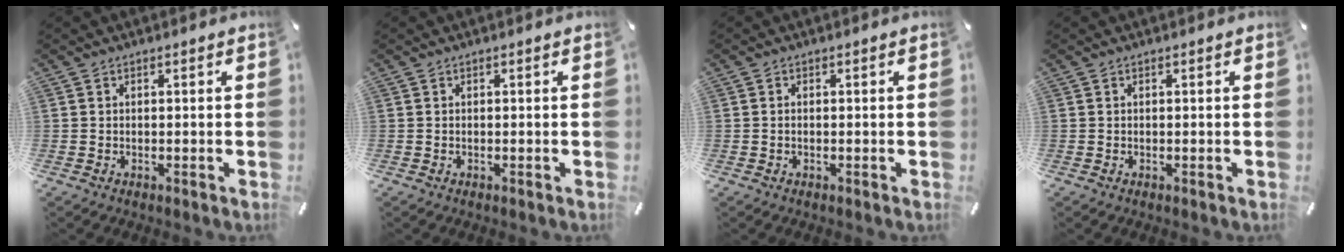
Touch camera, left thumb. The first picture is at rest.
{"total": 0.0}
{"total": 0.6, "force": [-0.1, 0.3, 0.5], "torque": [-0.012, 0.000, -0.002]}
{"total": 0.0}